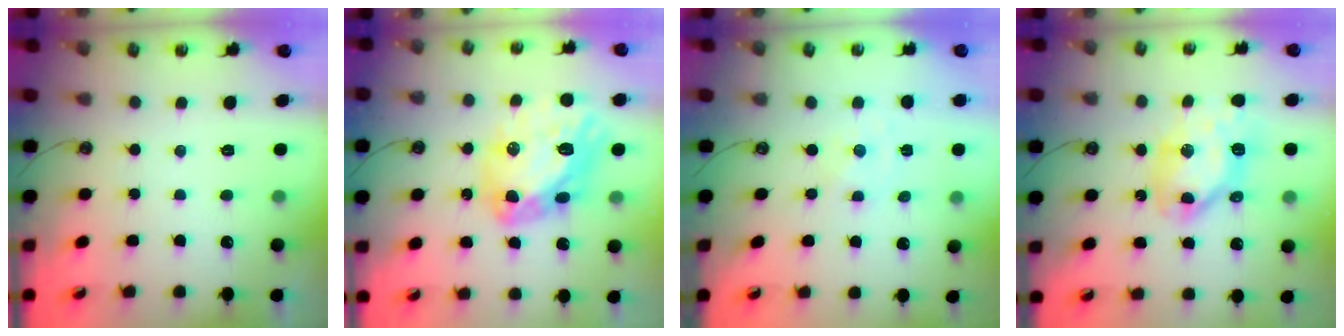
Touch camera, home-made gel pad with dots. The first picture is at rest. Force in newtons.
{"total": 18.1, "press": 18.0, "slide": 2.2}
{"total": 0.0}
{"total": 12.9, "press": 12.8, "slide": 1.5}